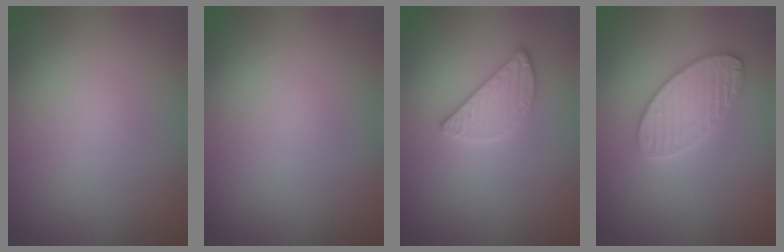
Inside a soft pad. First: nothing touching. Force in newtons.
{"total": 0.0}
{"total": 2.6, "press": 2.6, "slide": 0.4}
{"total": 3.7, "press": 3.6, "slide": 0.5}